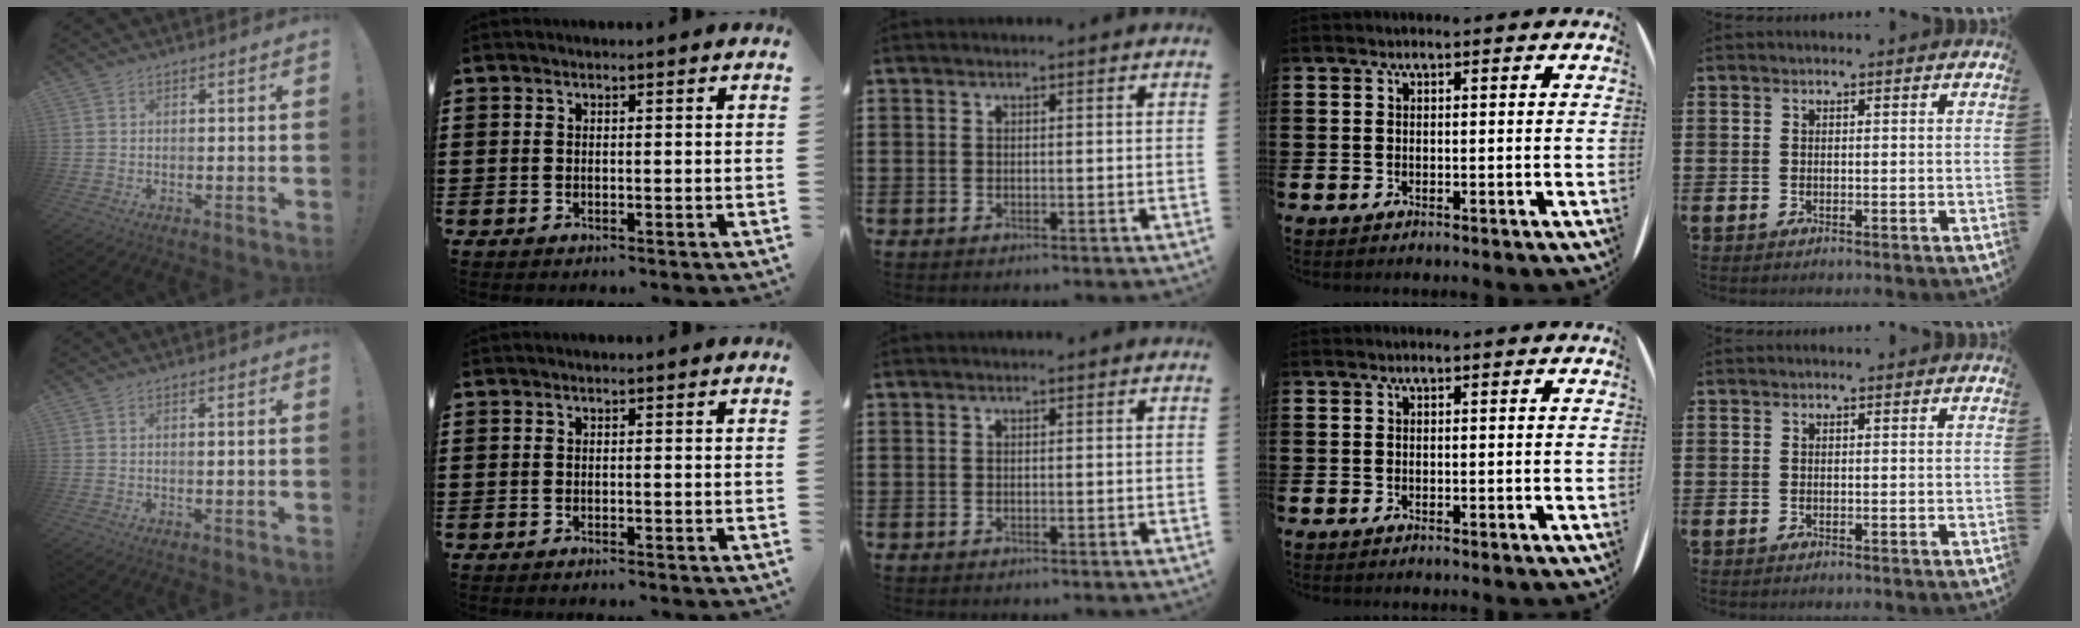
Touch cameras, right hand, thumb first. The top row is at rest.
{"thumb": {"total": 0.8, "force": [0.0, -0.2, 0.7], "torque": [-0.008, -0.003, -0.002]}, "index": {"total": 0.6, "force": [-0.6, 0.0, 0.1], "torque": [-0.004, -0.002, -0.011]}}